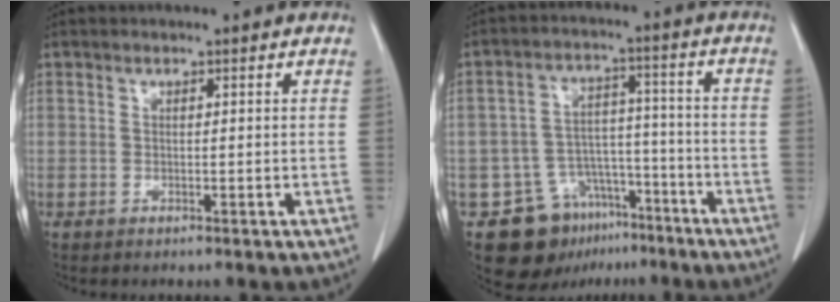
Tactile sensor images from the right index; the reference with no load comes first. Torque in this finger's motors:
{"motor_torque": [-0.03, -0.32, -0.44, -0.19]}